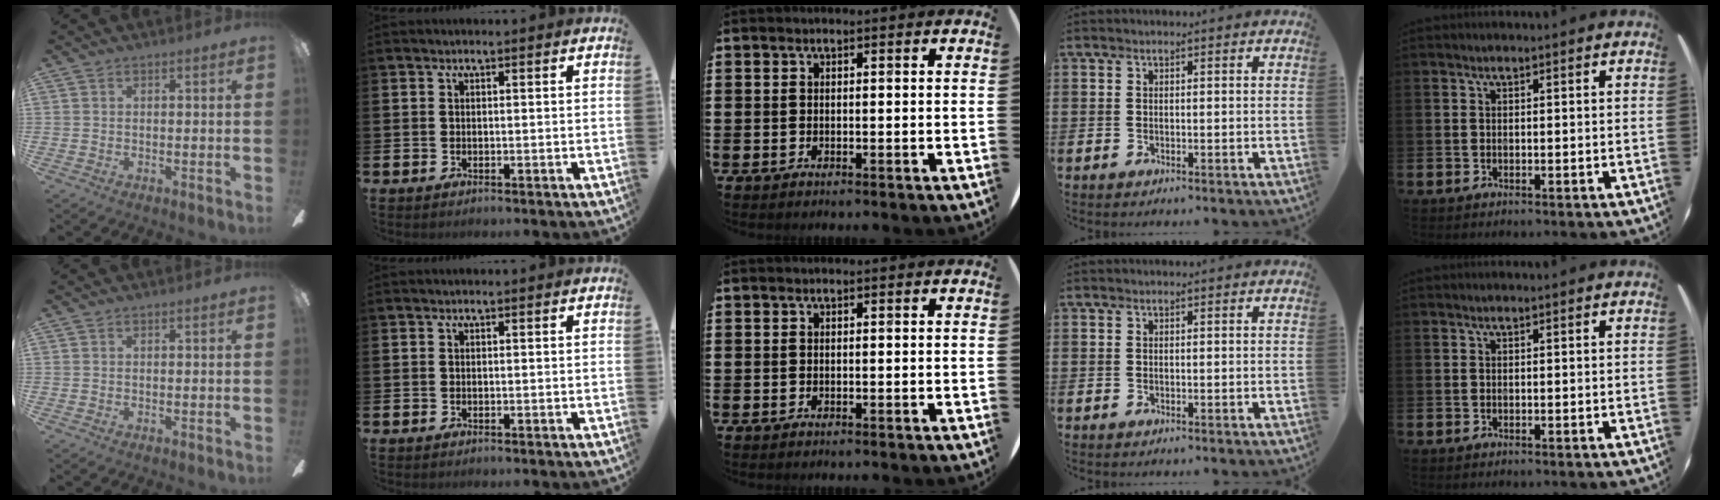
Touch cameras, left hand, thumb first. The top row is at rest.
{}